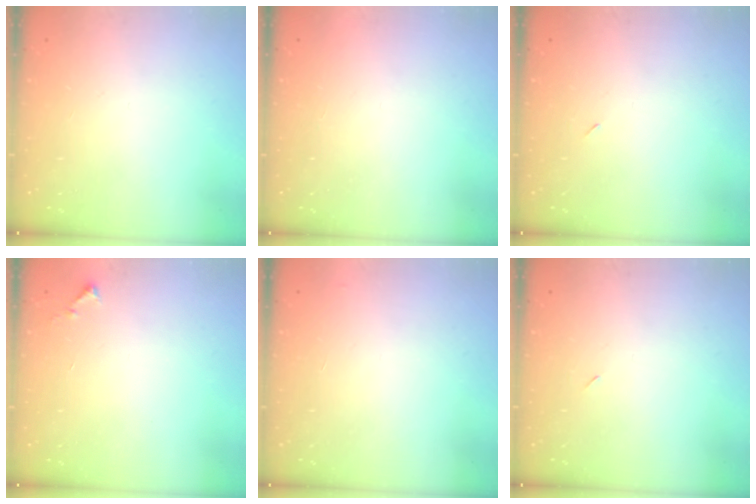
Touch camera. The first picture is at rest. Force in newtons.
{"total": 1.5, "press": 1.5, "slide": 0.1}
{"total": 2.3, "press": 2.0, "slide": 1.2}
{"total": 5.8, "press": 5.8, "slide": 0.4}
{"total": 2.9, "press": 2.9, "slide": 0.1}
{"total": 2.3, "press": 2.0, "slide": 1.2}